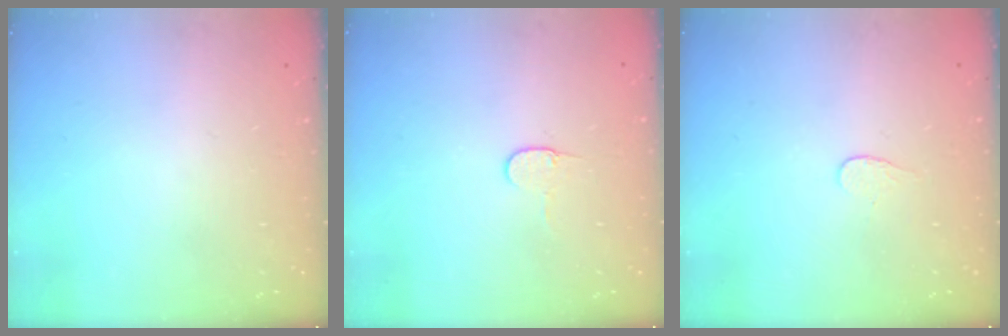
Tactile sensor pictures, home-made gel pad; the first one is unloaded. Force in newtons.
{"total": 3.2, "press": 3.2, "slide": 0.3}
{"total": 3.4, "press": 3.4, "slide": 0.4}